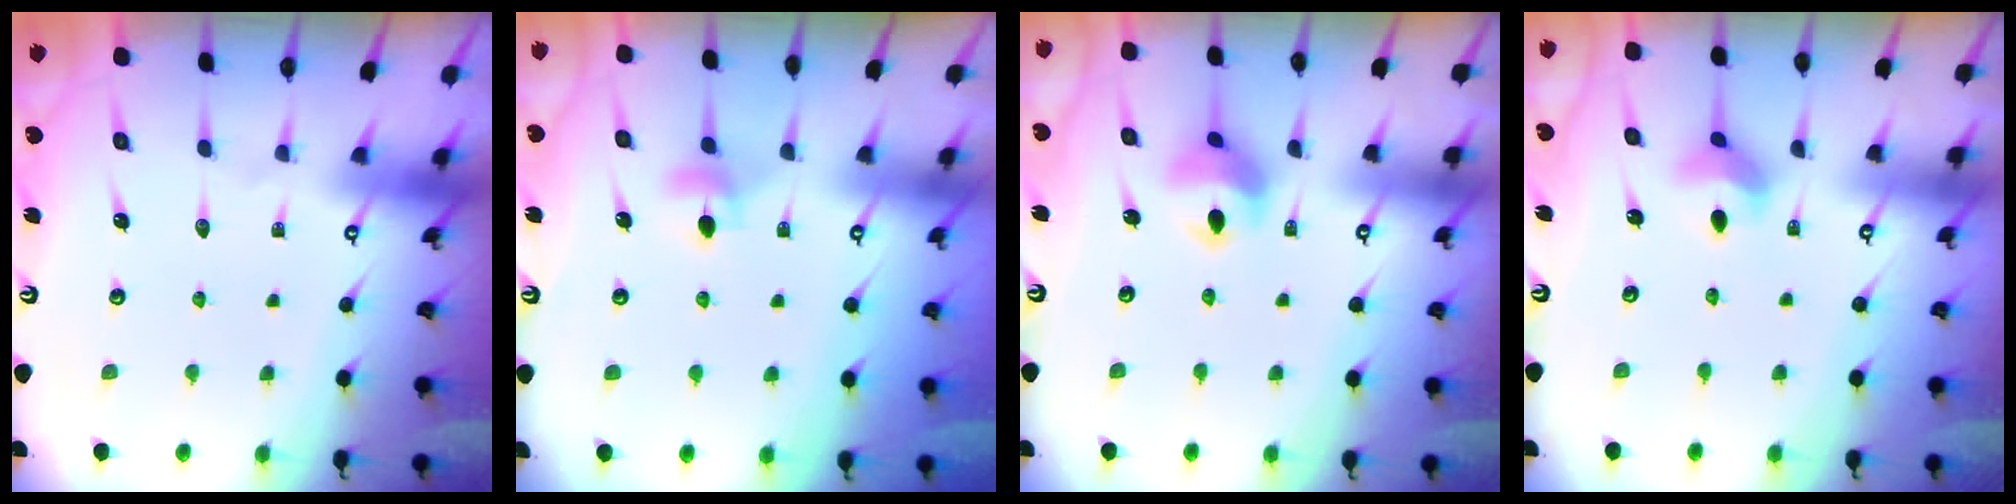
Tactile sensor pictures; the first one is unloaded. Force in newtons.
{"total": 4.6, "press": 4.5, "slide": 0.9}
{"total": 10.5, "press": 10.1, "slide": 2.7}
{"total": 6.8, "press": 6.8, "slide": 0.5}